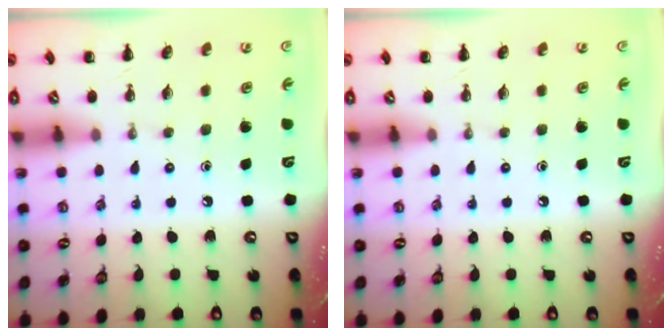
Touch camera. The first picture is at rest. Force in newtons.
{"total": 0.0}